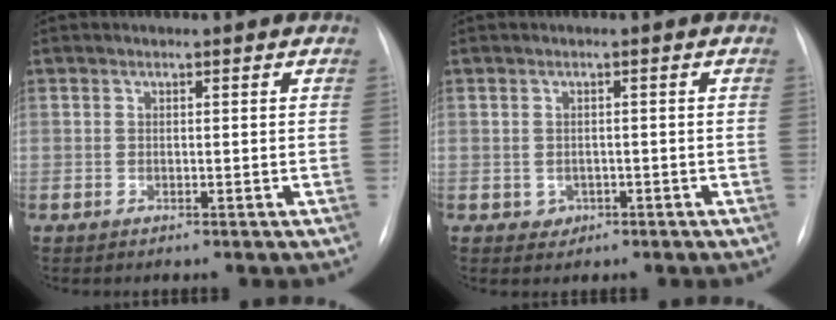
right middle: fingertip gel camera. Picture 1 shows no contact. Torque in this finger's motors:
{"motor_torque": [0.15, -0.15, 0.03, 0.00]}